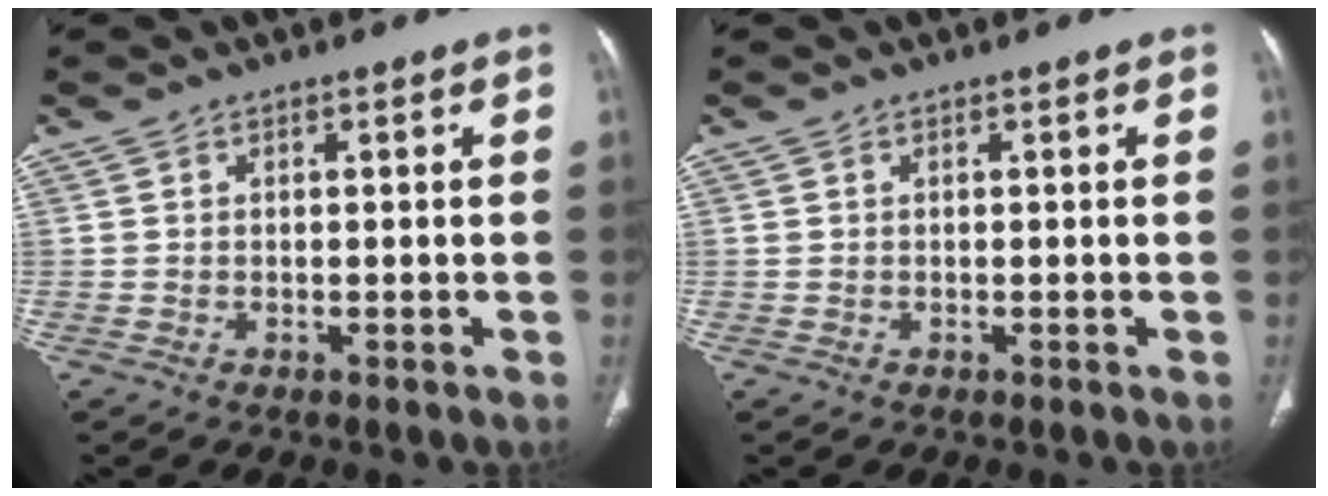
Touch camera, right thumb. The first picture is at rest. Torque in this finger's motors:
{"motor_torque": [0.21, 0.14, -0.14, 0.60, 0.04]}